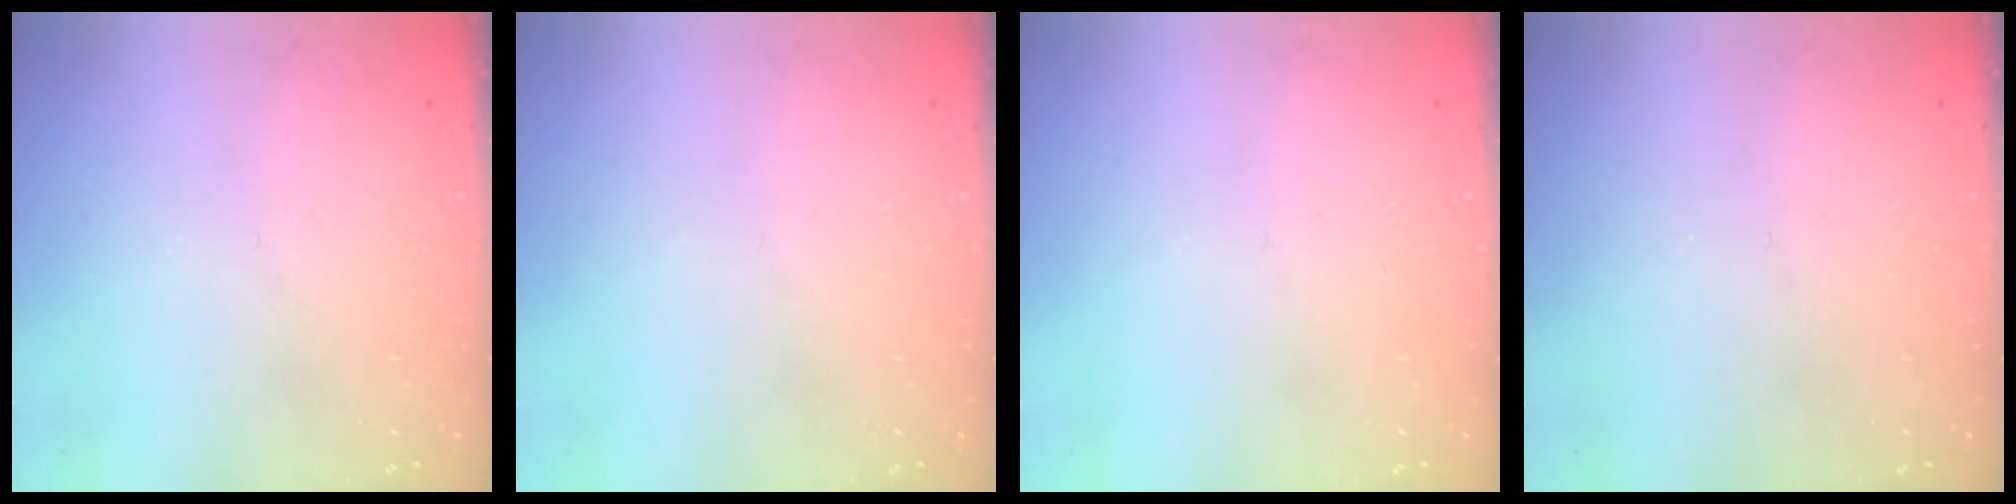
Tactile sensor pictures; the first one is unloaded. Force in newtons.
{"total": 0.0}
{"total": 0.0}
{"total": 0.0}